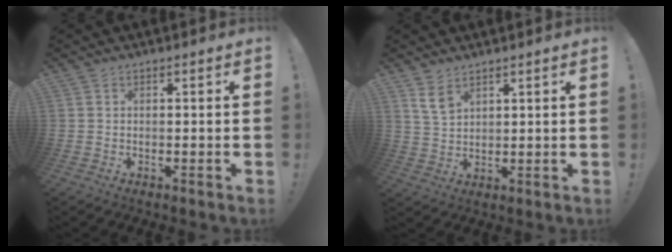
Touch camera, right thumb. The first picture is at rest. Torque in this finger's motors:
{"motor_torque": [0.38, 0.43, 0.11, -0.08, 0.00]}